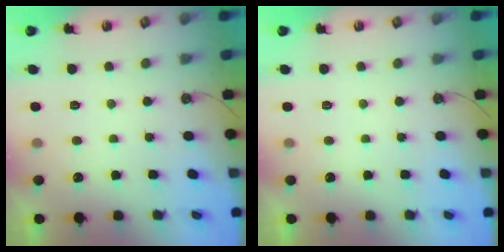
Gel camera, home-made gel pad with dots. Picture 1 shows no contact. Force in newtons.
{"total": 0.0}